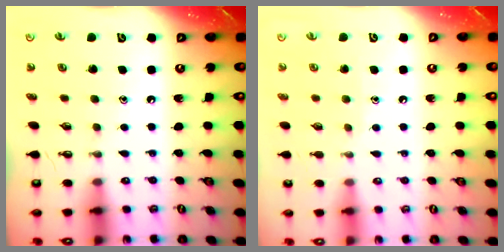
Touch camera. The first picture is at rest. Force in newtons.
{"total": 5.7, "press": 5.6, "slide": 0.7}